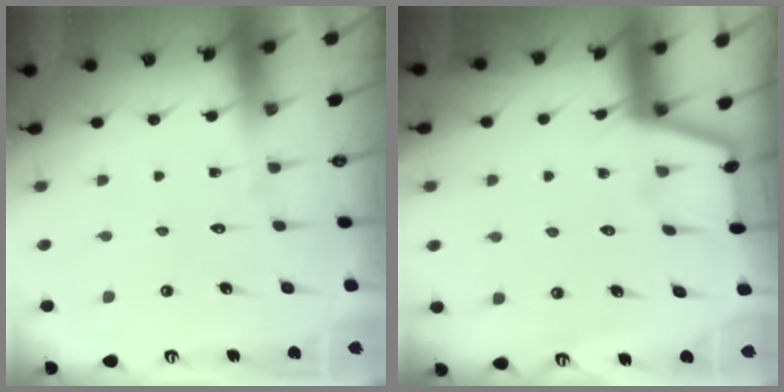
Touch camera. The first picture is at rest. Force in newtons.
{"total": 1.9, "press": 1.9, "slide": 0.3}